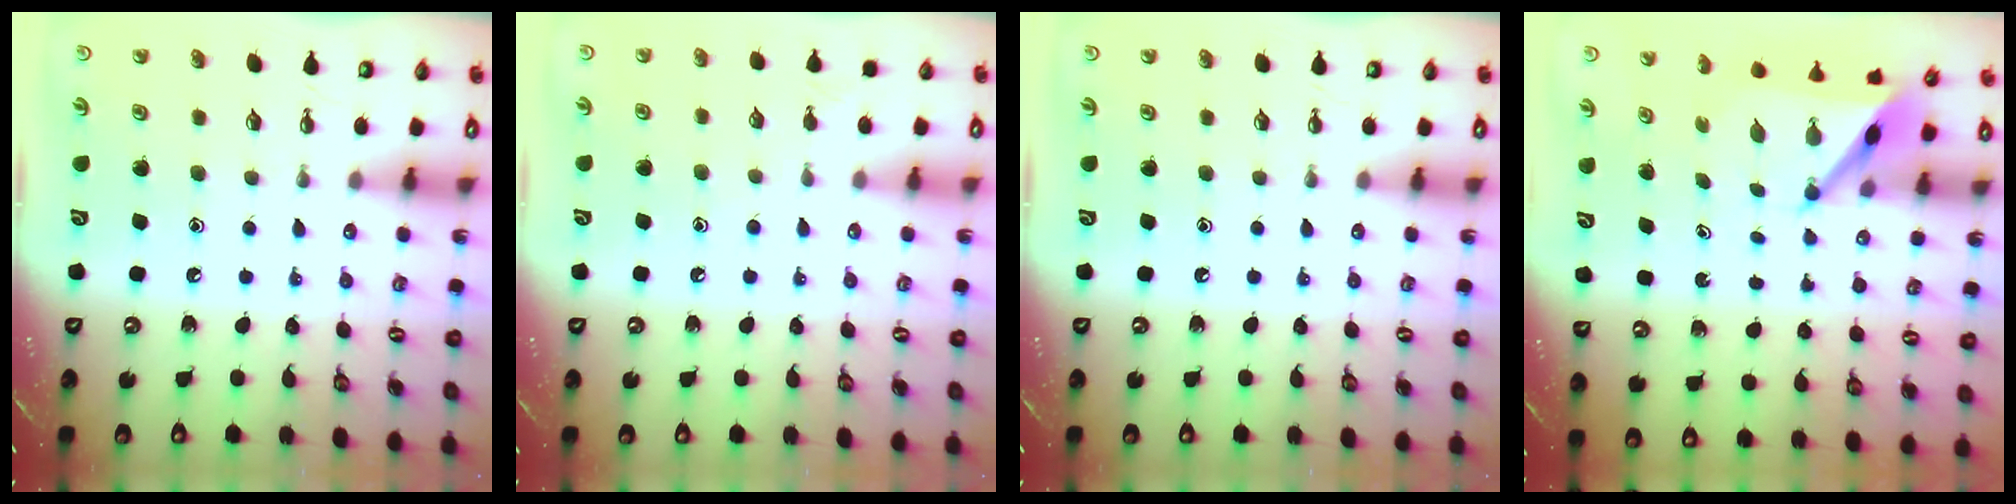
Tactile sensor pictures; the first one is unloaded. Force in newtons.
{"total": 6.1, "press": 6.1, "slide": 0.6}
{"total": 0.0}
{"total": 4.9, "press": 4.9, "slide": 0.2}